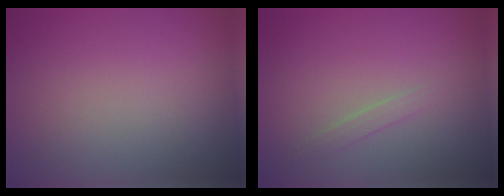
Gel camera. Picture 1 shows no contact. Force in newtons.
{"total": 0.9, "press": 0.9, "slide": 0.1}